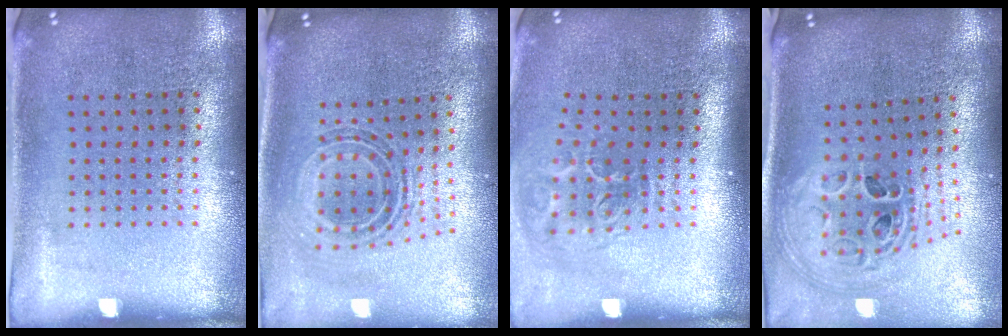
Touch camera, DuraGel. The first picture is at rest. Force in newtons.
{"total": 0.9, "press": 0.8, "slide": 0.4}
{"total": 2.1, "press": 1.3, "slide": 1.6}
{"total": 1.9, "press": 1.6, "slide": 1.1}